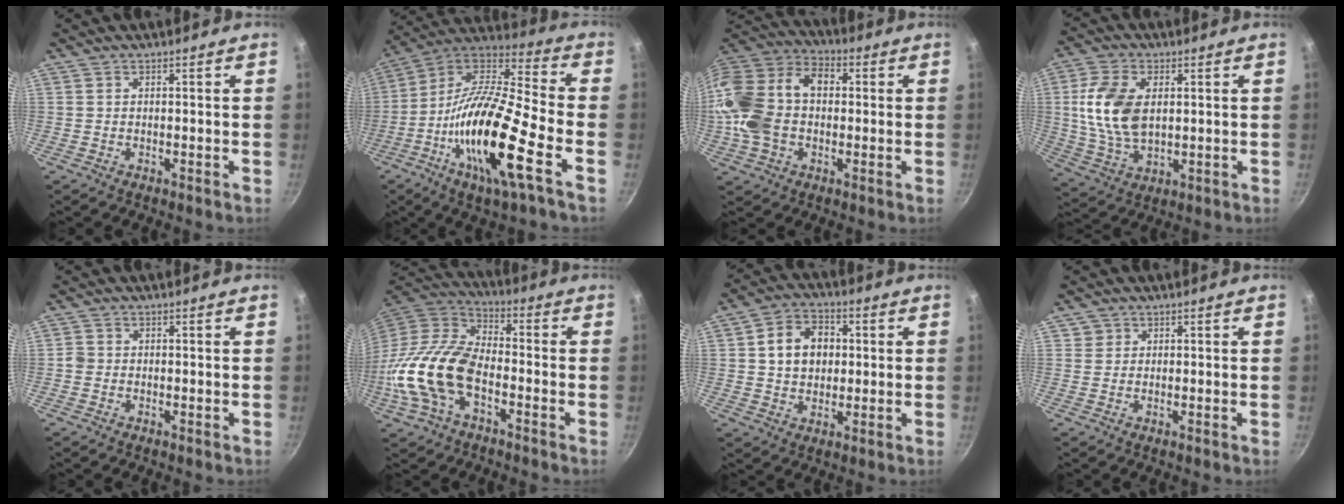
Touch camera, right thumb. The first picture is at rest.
{"total": 22.3, "force": [-7.8, 4.8, 20.3], "torque": [-0.365, 0.034, -0.164]}
{"total": 21.3, "force": [-0.1, 15.5, 14.6], "torque": [-0.286, 0.052, -0.015]}
{"total": 13.2, "force": [2.0, 8.0, 10.3], "torque": [-0.193, -0.009, 0.041]}
{"total": 1.4, "force": [-0.4, 1.3, 0.5], "torque": [-0.006, 0.006, -0.010]}
{"total": 18.7, "force": [-5.7, 10.8, 14.1], "torque": [-0.266, 0.040, -0.124]}
{"total": 9.7, "force": [1.4, 7.7, 5.7], "torque": [-0.068, 0.012, 0.018]}
{"total": 1.7, "force": [0.5, 1.6, 0.1], "torque": [0.015, 0.008, 0.006]}